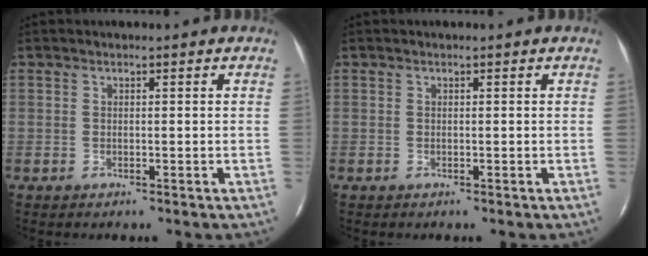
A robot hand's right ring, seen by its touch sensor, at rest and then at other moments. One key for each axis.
{"total": 0.0}